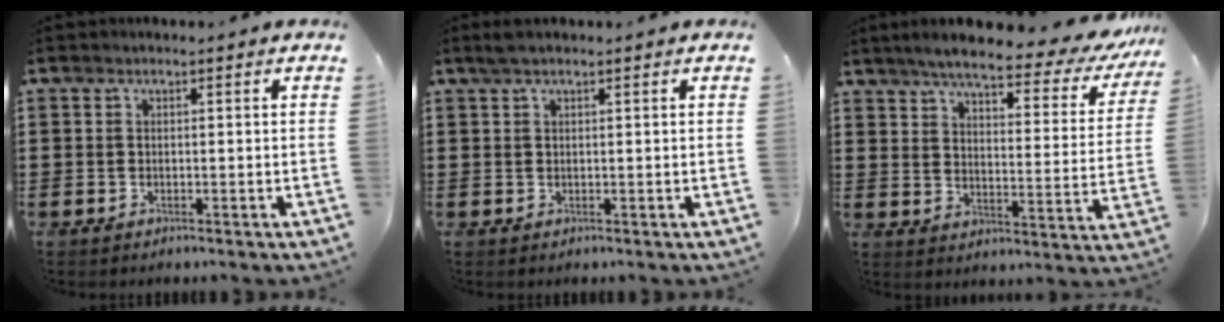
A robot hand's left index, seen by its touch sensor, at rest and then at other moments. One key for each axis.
{"total": 1.3, "fx": 0.7, "fy": 0.2, "fz": 1.1, "tx": -0.023, "ty": 0.001, "tz": 0.013}
{"total": 7.0, "fx": 6.0, "fy": 1.0, "fz": 3.5, "tx": -0.088, "ty": -0.036, "tz": 0.099}